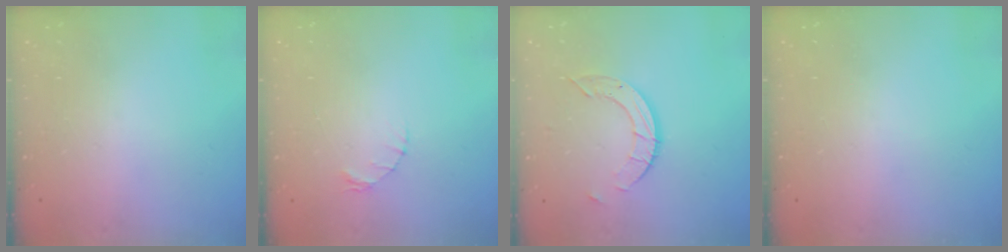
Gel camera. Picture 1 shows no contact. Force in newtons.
{"total": 2.0, "press": 2.0, "slide": 0.4}
{"total": 6.1, "press": 6.1, "slide": 0.2}
{"total": 0.0}